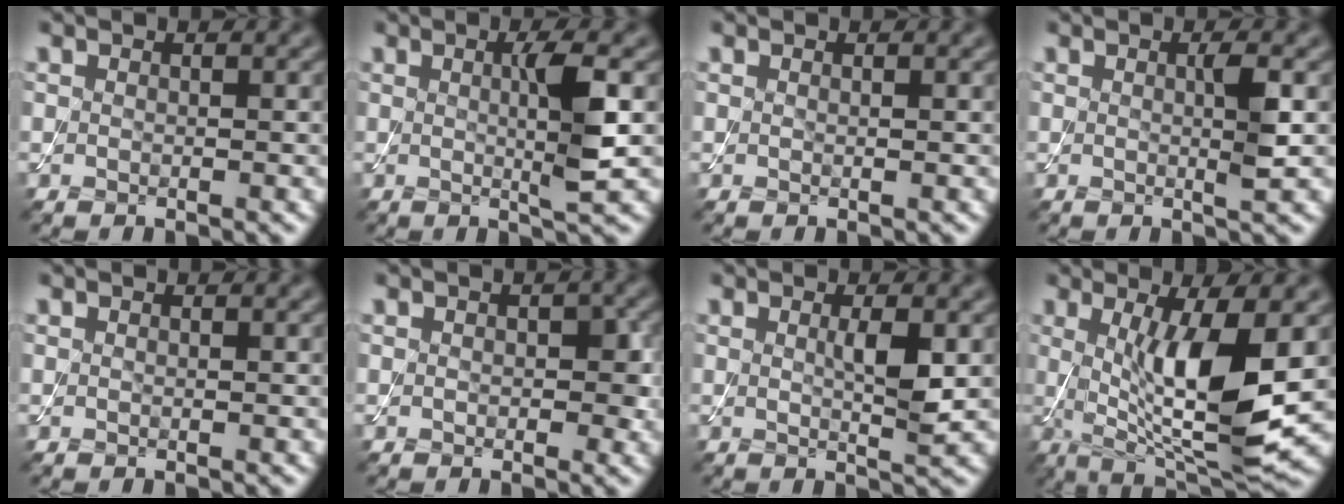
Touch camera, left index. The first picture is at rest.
{"total": 4.2, "force": [0.2, 0.5, 4.2], "torque": [-0.070, -0.004, 0.002]}
{"total": 0.0}
{"total": 2.3, "force": [0.1, 0.2, 2.3], "torque": [-0.040, -0.003, -0.001]}
{"total": 0.0}
{"total": 2.3, "force": [0.1, 1.4, 1.8], "torque": [-0.022, -0.001, 0.000]}
{"total": 2.7, "force": [0.4, 0.4, 2.7], "torque": [-0.047, -0.003, 0.007]}
{"total": 10.1, "force": [0.4, 2.6, 9.7], "torque": [-0.159, -0.019, 0.018]}